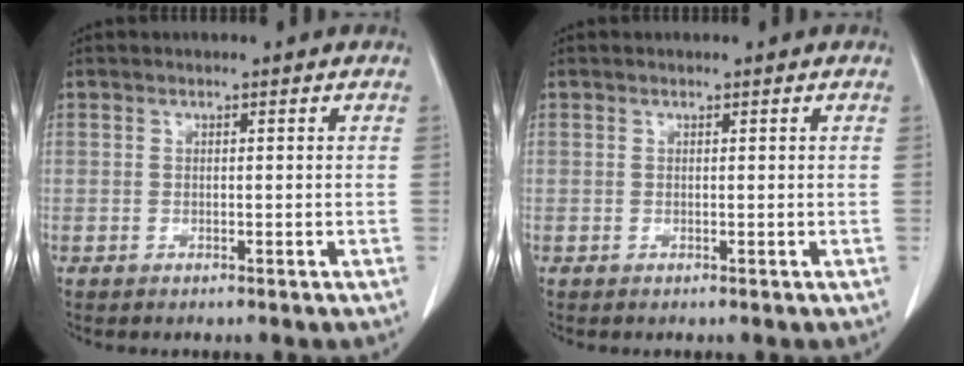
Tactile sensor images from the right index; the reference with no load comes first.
{"total": 0.0}